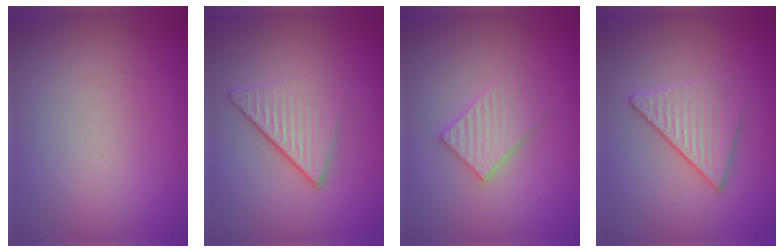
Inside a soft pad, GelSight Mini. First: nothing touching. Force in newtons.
{"total": 4.6, "press": 2.8, "slide": 3.6}
{"total": 2.7, "press": 2.7, "slide": 0.5}
{"total": 3.3, "press": 3.0, "slide": 1.3}